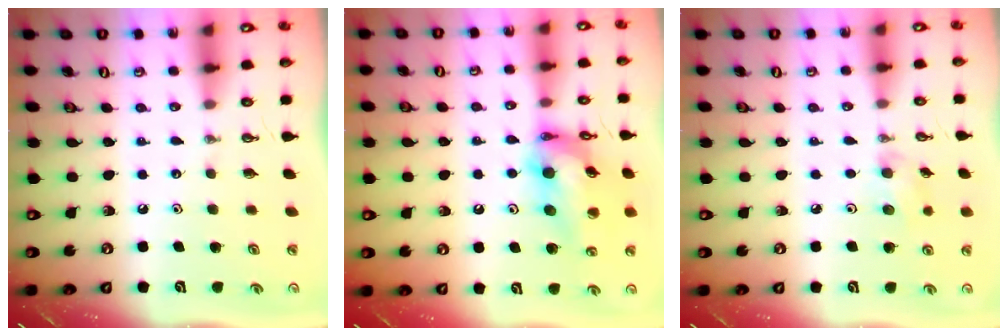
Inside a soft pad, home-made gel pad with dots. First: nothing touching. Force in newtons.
{"total": 16.9, "press": 16.5, "slide": 3.9}
{"total": 5.6, "press": 5.3, "slide": 2.0}